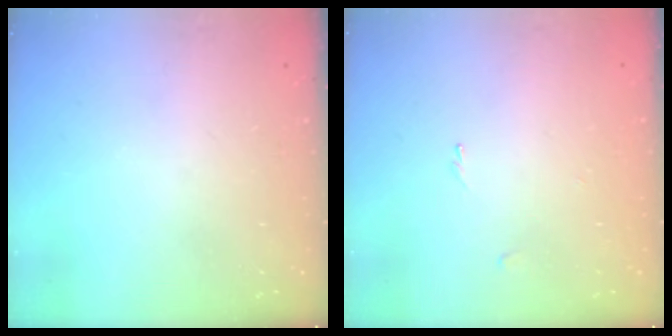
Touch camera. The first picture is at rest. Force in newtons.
{"total": 0.0}